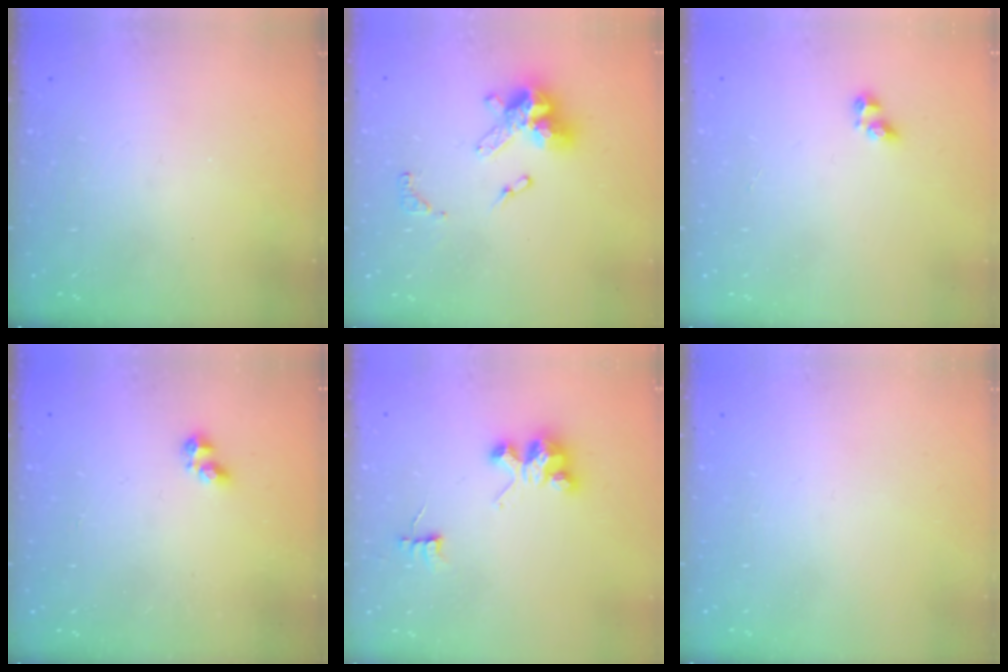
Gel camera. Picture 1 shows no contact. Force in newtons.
{"total": 14.1, "press": 14.1, "slide": 0.9}
{"total": 3.3, "press": 3.1, "slide": 1.2}
{"total": 2.8, "press": 2.7, "slide": 0.5}
{"total": 3.6, "press": 3.6, "slide": 0.0}
{"total": 0.0}